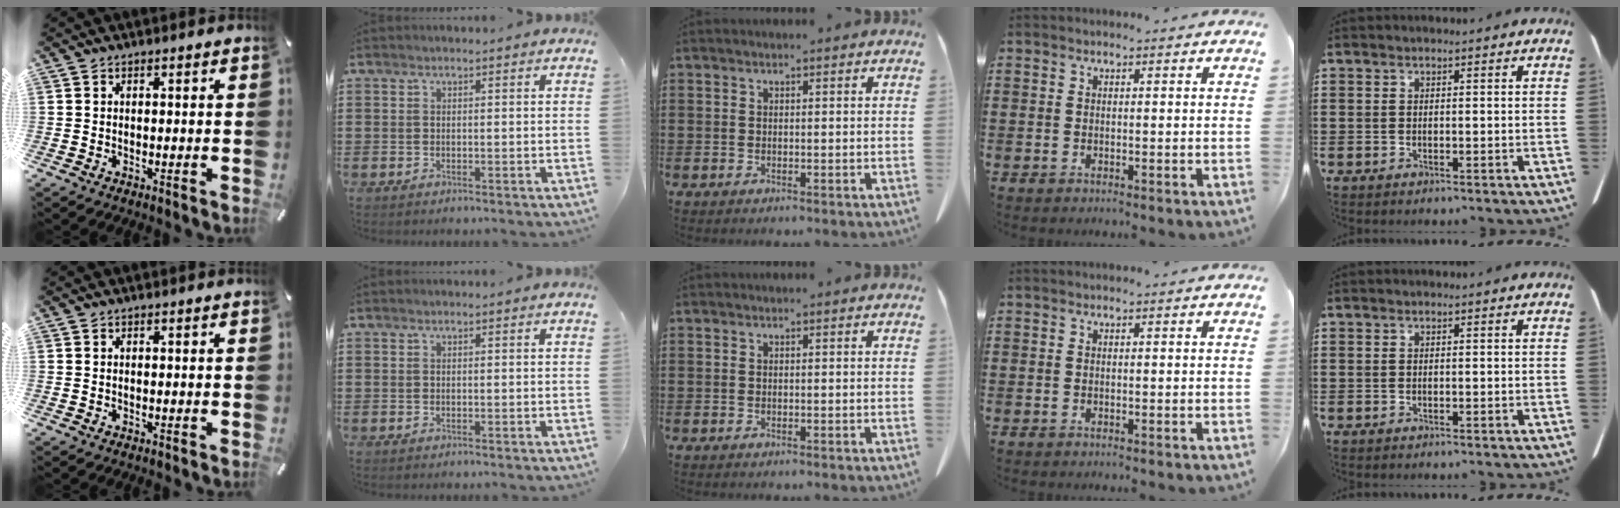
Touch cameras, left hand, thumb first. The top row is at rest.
{}